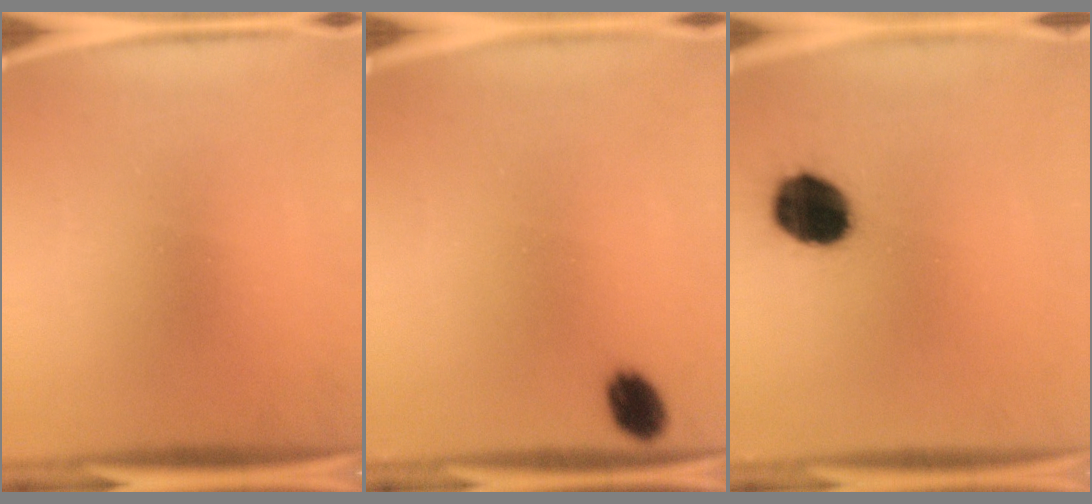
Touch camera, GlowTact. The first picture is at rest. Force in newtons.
{"total": 4.7}
{"total": 13.0}